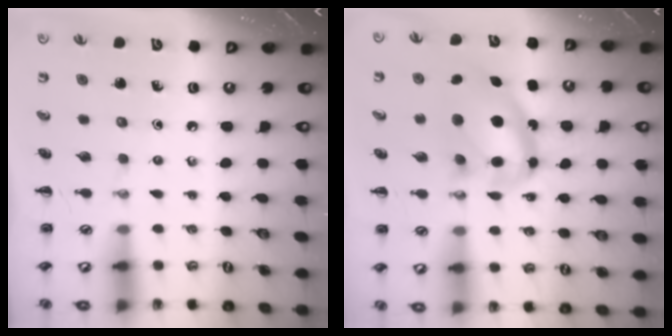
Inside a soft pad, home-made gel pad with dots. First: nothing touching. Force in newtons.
{"total": 12.4, "press": 12.0, "slide": 3.0}